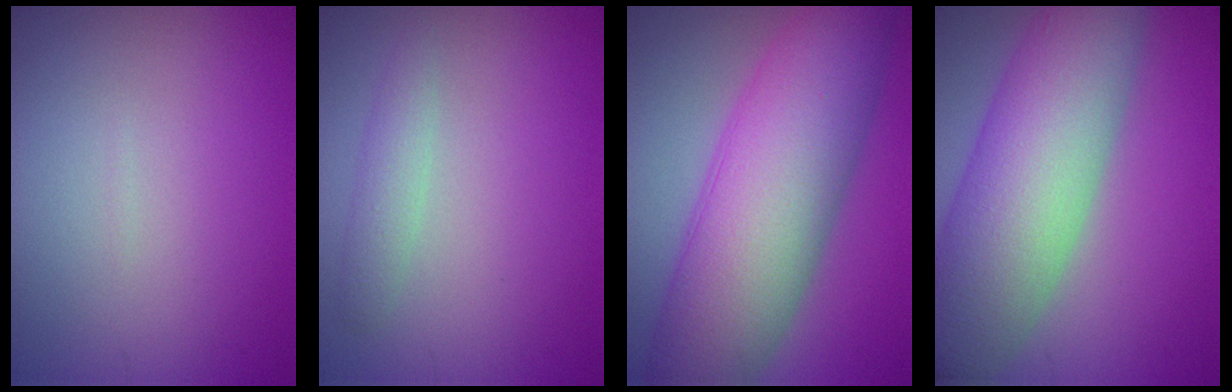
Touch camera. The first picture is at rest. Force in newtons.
{"total": 1.6, "press": 1.6, "slide": 0.0}
{"total": 11.8, "press": 11.8, "slide": 0.0}
{"total": 10.2, "press": 10.2, "slide": 0.4}